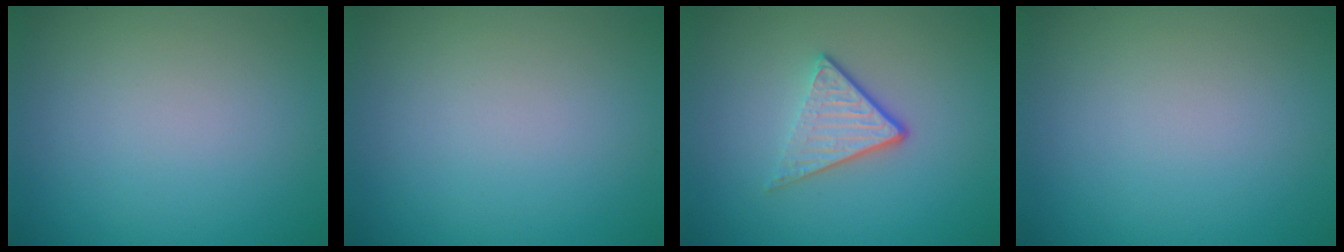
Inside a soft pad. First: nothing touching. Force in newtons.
{"total": 0.0}
{"total": 3.6, "press": 2.6, "slide": 2.5}
{"total": 0.0}